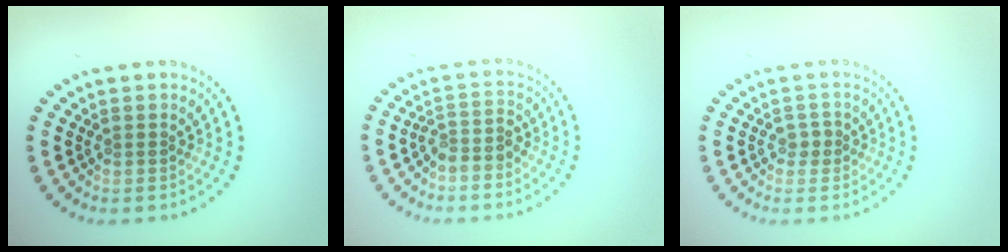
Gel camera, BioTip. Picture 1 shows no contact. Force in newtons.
{"total": 2.0, "press": 1.6, "slide": 1.2}
{"total": 1.1, "press": 1.0, "slide": 0.3}